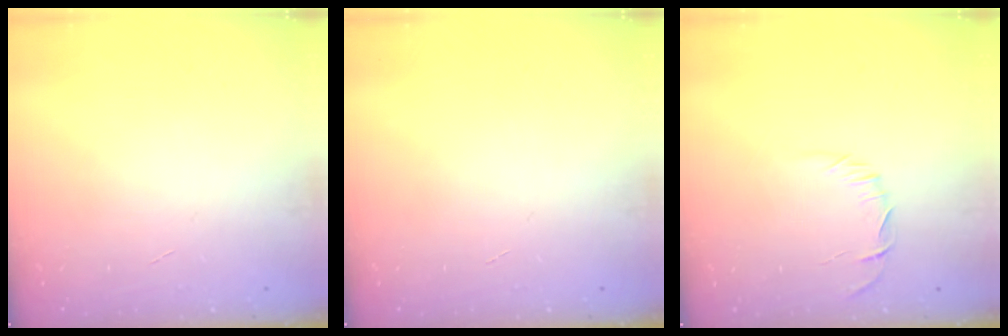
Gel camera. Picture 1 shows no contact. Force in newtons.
{"total": 0.0}
{"total": 6.0, "press": 5.7, "slide": 1.8}